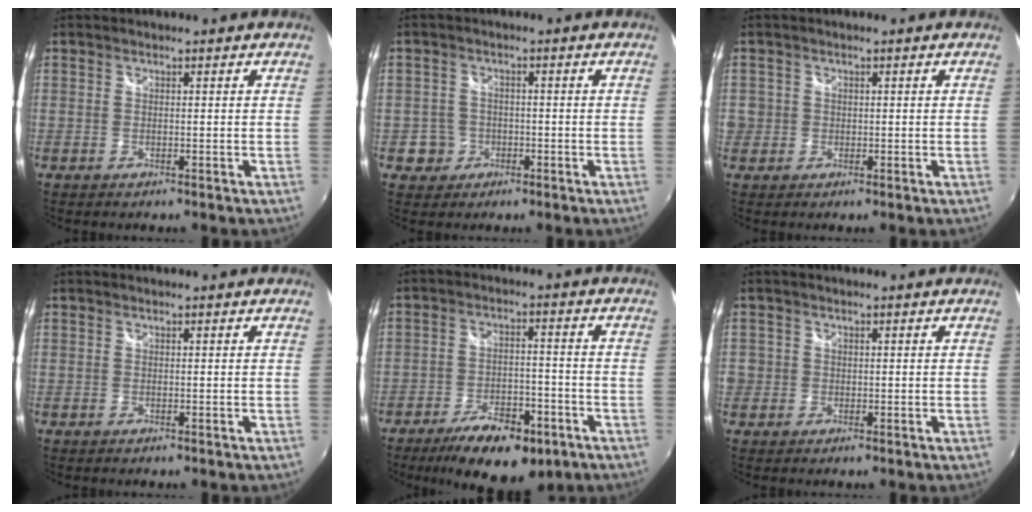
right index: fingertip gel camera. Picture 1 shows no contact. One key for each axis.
{"total": 4.5, "fx": -1.5, "fy": 4.2, "fz": 0.1, "tx": -0.009, "ty": 0.021, "tz": -0.022}
{"total": 3.0, "fx": -0.2, "fy": 3.0, "fz": 0.4, "tx": -0.011, "ty": 0.001, "tz": -0.003}
{"total": 0.0}
{"total": 15.1, "fx": -9.7, "fy": 6.6, "fz": 9.4, "tx": -0.177, "ty": -0.007, "tz": -0.140}
{"total": 2.8, "fx": -0.4, "fy": 2.8, "fz": 0.5, "tx": -0.012, "ty": -0.001, "tz": -0.008}